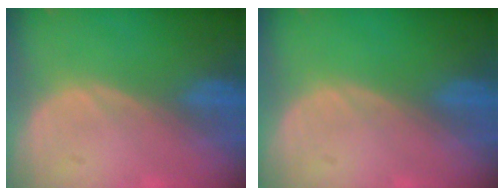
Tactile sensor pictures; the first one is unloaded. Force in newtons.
{"total": 0.0}